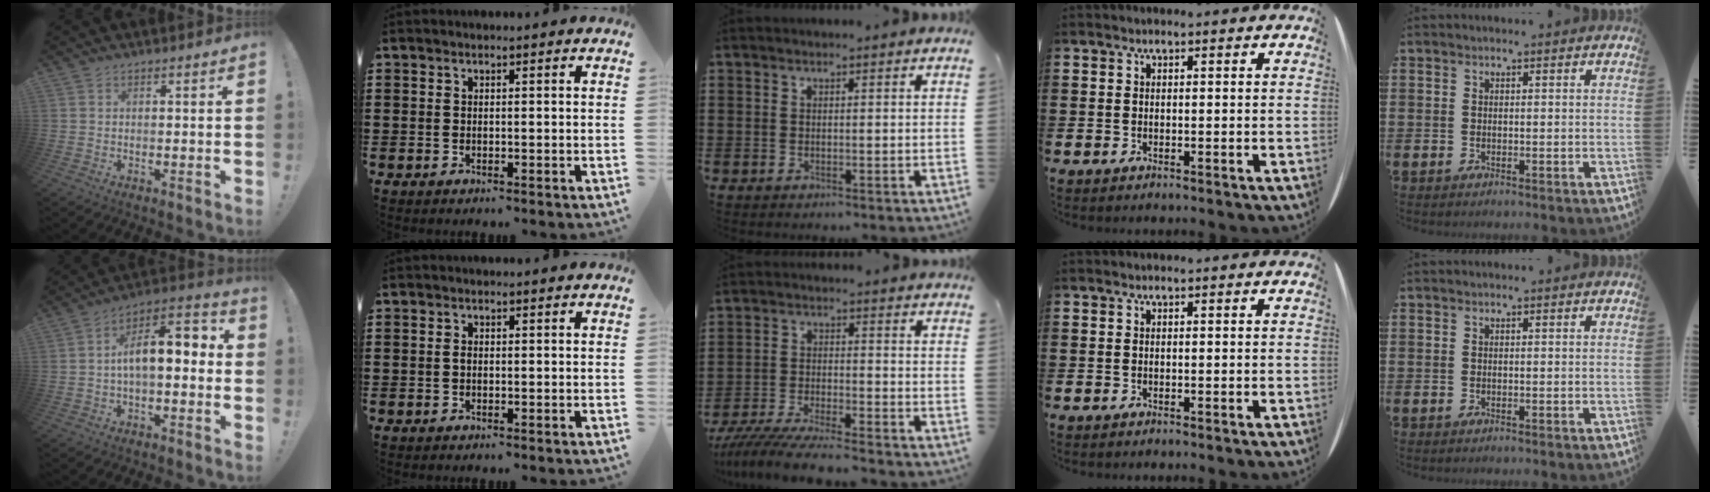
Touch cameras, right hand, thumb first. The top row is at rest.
{"thumb": {"total": 10.6, "force": [0.5, 4.8, 9.5], "torque": [-0.155, 0.001, 0.011]}, "index": {"total": 0.8, "force": [-0.1, 0.6, 0.6], "torque": [-0.015, 0.001, -0.003]}, "middle": {"total": 6.3, "force": [-6.0, 0.0, 2.0], "torque": [-0.056, -0.015, -0.121]}}